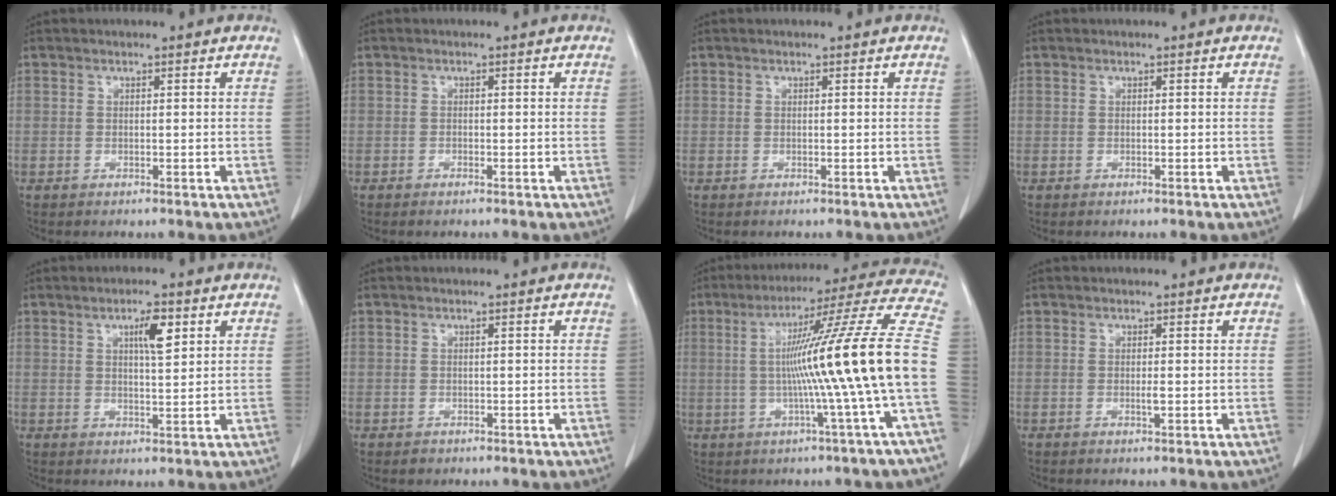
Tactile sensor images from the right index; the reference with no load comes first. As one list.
[{"total": 0.6, "force": [-0.5, 0.1, 0.3], "torque": [-0.010, -0.001, -0.008]}, {"total": 0.0}, {"total": 0.0}, {"total": 4.5, "force": [2.0, 0.9, 3.9], "torque": [-0.067, 0.001, 0.034]}, {"total": 0.8, "force": [-0.4, 0.7, 0.0], "torque": [-0.002, 0.003, -0.005]}, {"total": 20.0, "force": [-1.8, -2.8, 19.8], "torque": [-0.274, 0.013, -0.043]}, {"total": 0.9, "force": [-0.2, 0.0, 0.9], "torque": [-0.019, -0.002, -0.004]}]